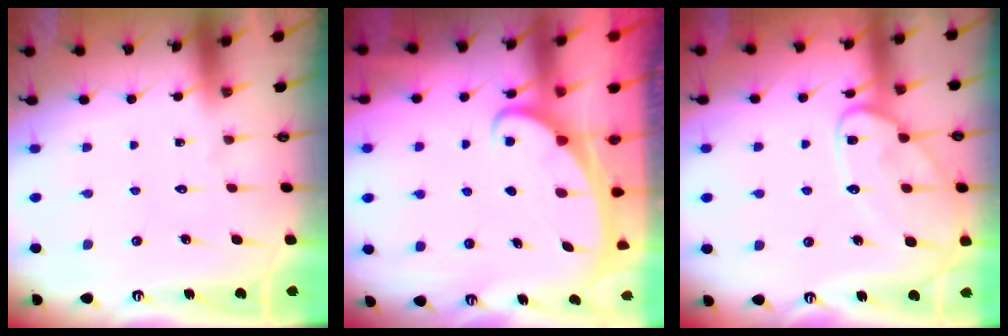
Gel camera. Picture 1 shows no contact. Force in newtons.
{"total": 2.3, "press": 2.3, "slide": 0.3}
{"total": 12.9, "press": 12.9, "slide": 1.1}